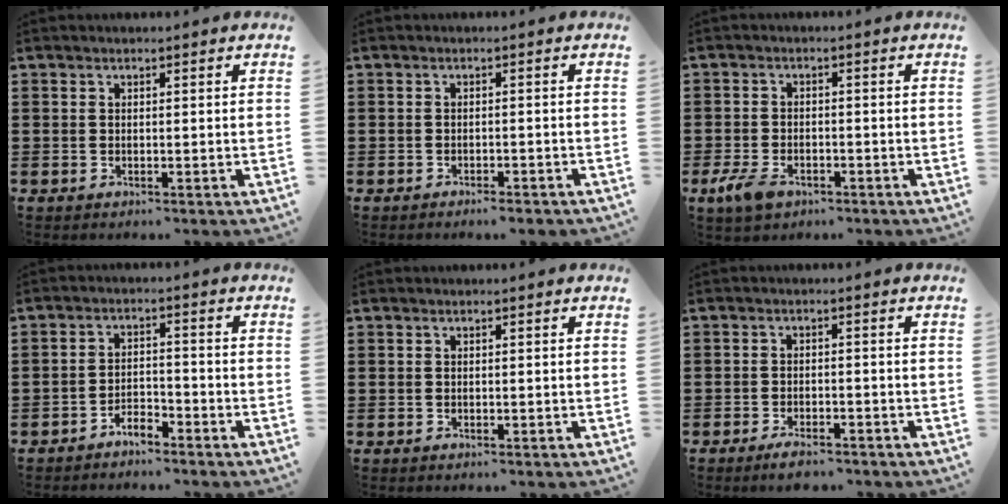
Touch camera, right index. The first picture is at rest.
{"total": 1.4, "force": [-1.3, 0.0, 0.3], "torque": [-0.010, -0.002, -0.026]}
{"total": 3.6, "force": [-2.1, 1.8, 2.3], "torque": [-0.061, -0.004, -0.043]}
{"total": 3.0, "force": [-2.8, 0.6, 0.7], "torque": [-0.019, 0.008, -0.058]}
{"total": 0.0}
{"total": 2.4, "force": [-2.2, 0.4, 0.8], "torque": [-0.018, 0.003, -0.044]}